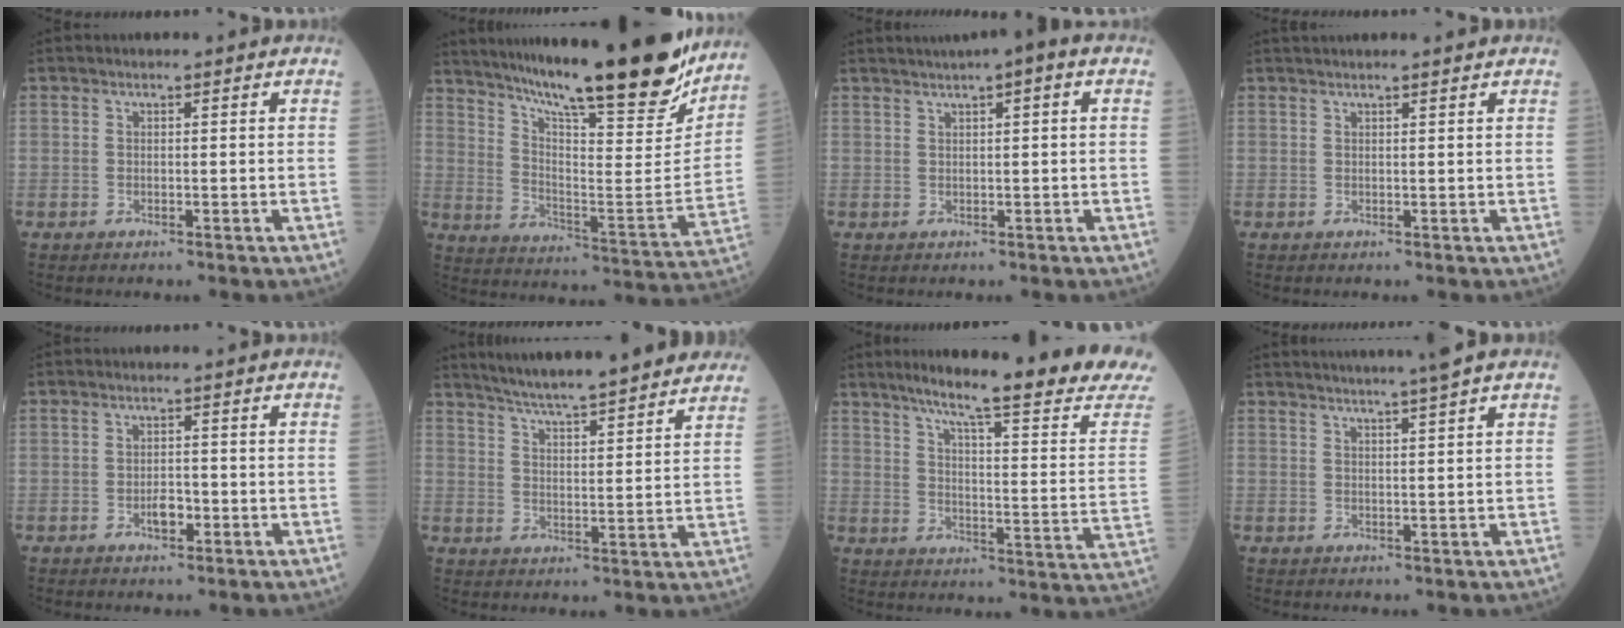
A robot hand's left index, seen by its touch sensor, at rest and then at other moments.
{"total": 27.8, "force": [22.8, 3.2, 15.5], "torque": [-0.257, -0.057, 0.324]}
{"total": 5.2, "force": [3.0, 0.4, 4.2], "torque": [-0.068, 0.024, 0.047]}
{"total": 4.4, "force": [4.1, 0.1, 1.5], "torque": [-0.021, 0.022, 0.054]}
{"total": 2.0, "force": [-1.0, 1.0, 1.3], "torque": [-0.024, 0.000, -0.015]}
{"total": 19.2, "force": [16.9, 1.6, 8.9], "torque": [-0.136, 0.013, 0.234]}
{"total": 24.0, "force": [20.1, -0.3, 13.1], "torque": [-0.190, -0.067, 0.261]}
{"total": 6.3, "force": [5.3, -1.3, 3.2], "torque": [-0.047, 0.007, 0.071]}